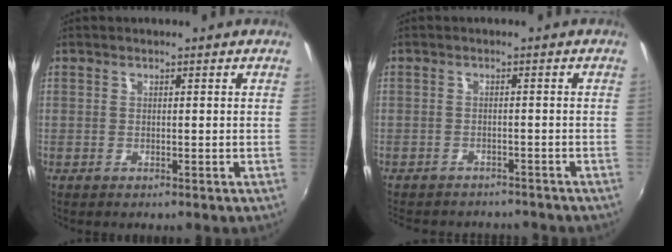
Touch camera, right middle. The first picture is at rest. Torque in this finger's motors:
{"motor_torque": [1.21, -0.93, 0.51, 0.21]}